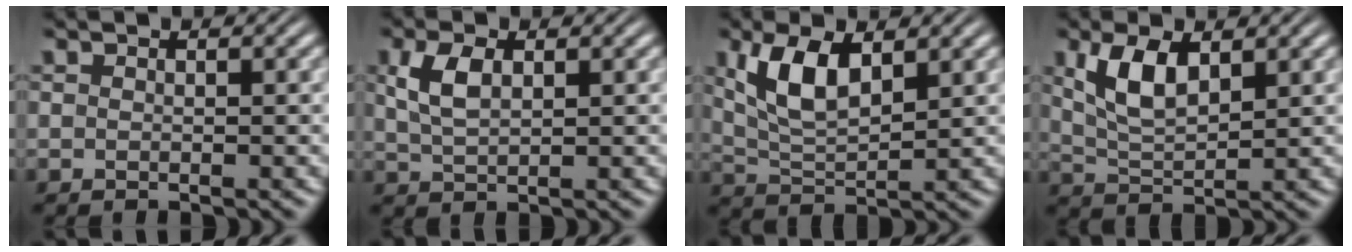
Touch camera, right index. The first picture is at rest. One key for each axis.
{"total": 2.8, "fx": 0.8, "fy": 1.5, "fz": 2.3, "tx": -0.053, "ty": -0.005, "tz": 0.024}
{"total": 5.9, "fx": 1.8, "fy": 3.6, "fz": 4.4, "tx": -0.104, "ty": -0.014, "tz": 0.041}
{"total": 4.6, "fx": 1.4, "fy": 2.7, "fz": 3.5, "tx": -0.084, "ty": -0.014, "tz": 0.033}